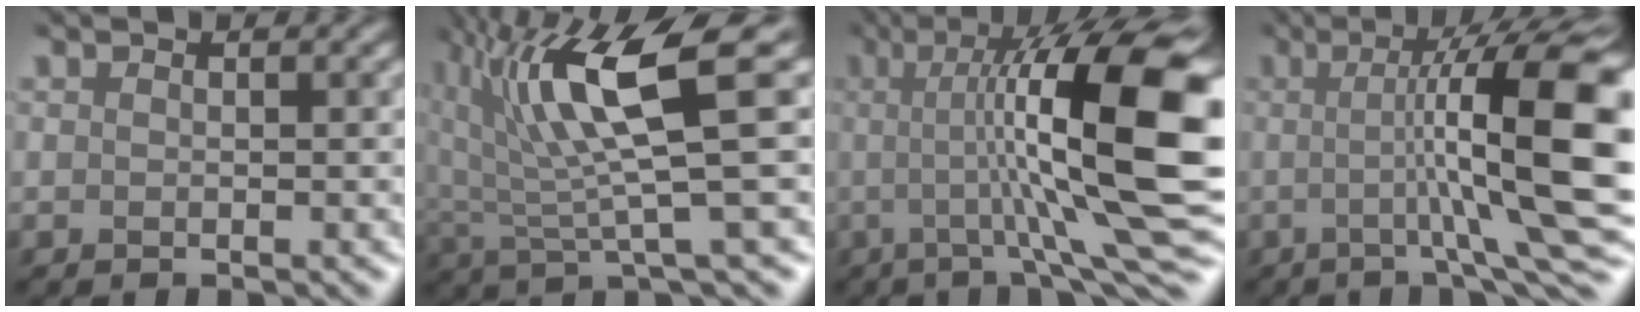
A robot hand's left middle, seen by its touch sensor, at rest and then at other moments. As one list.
[{"total": 7.9, "force": [3.2, 1.2, 7.1], "torque": [-0.139, 0.005, 0.068]}, {"total": 12.8, "force": [0.7, 2.4, 12.6], "torque": [-0.196, 0.015, 0.024]}, {"total": 11.9, "force": [0.2, 1.7, 11.8], "torque": [-0.166, 0.017, 0.014]}]